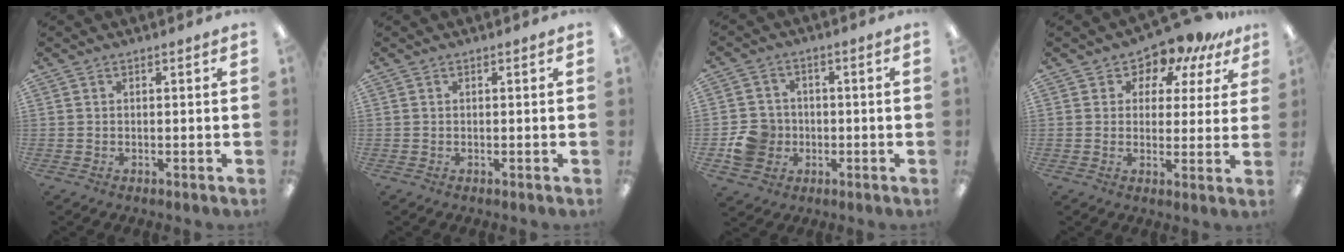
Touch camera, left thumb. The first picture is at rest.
{"total": 0.0}
{"total": 8.1, "force": [-1.8, 7.5, 2.6], "torque": [-0.056, 0.015, -0.030]}
{"total": 8.6, "force": [7.2, 4.2, 2.1], "torque": [-0.042, -0.061, 0.130]}